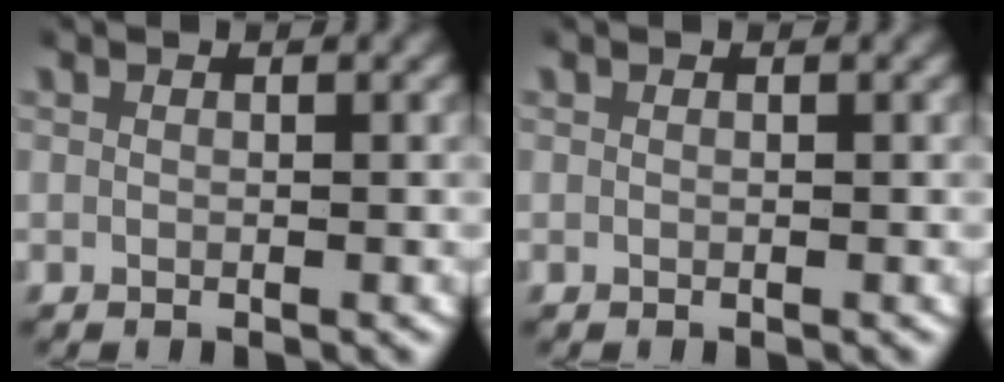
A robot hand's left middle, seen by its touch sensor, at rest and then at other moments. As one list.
[{"total": 0.0}]